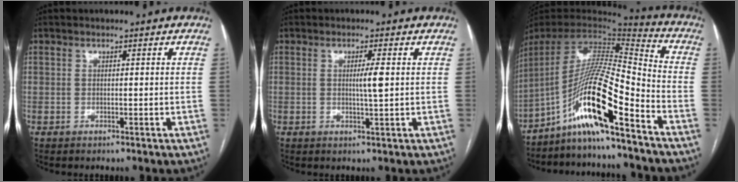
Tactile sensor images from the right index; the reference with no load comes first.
{"total": 2.8, "force": [0.3, -0.2, 2.7], "torque": [-0.048, -0.003, 0.004]}
{"total": 16.4, "force": [-10.2, 0.1, 12.9], "torque": [-0.244, 0.007, -0.186]}